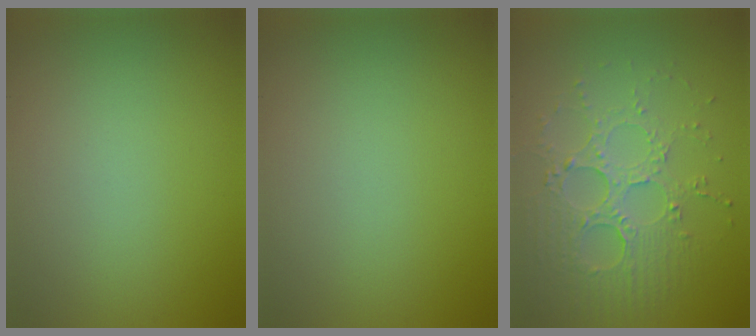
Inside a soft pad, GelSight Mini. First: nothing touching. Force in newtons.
{"total": 0.0}
{"total": 3.9, "press": 3.6, "slide": 1.4}